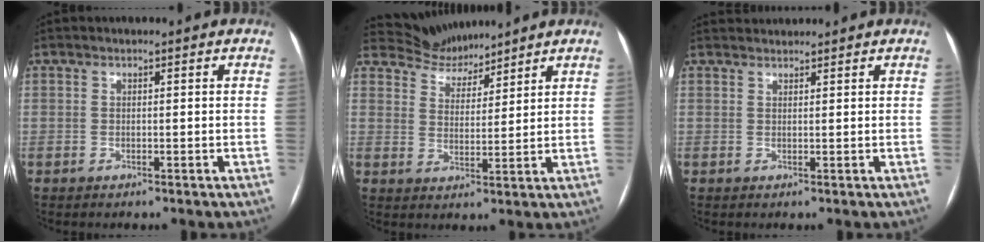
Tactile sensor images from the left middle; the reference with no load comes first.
{"total": 6.1, "force": [6.0, 1.2, -0.6], "torque": [0.005, 0.008, 0.115]}
{"total": 2.3, "force": [2.3, 0.1, -0.1], "torque": [-0.003, 0.024, 0.046]}